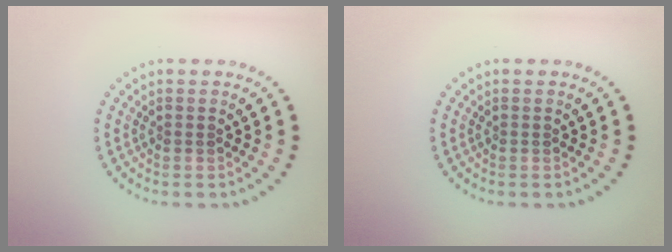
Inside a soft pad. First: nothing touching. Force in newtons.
{"total": 0.0}